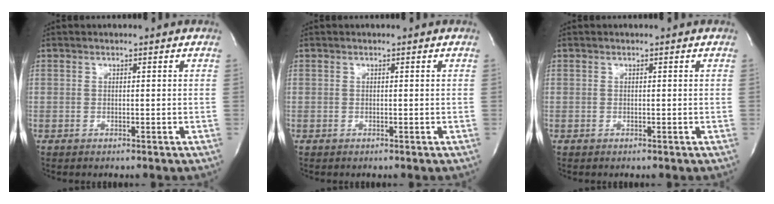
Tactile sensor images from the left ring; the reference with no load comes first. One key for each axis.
{"total": 0.0}
{"total": 0.0}